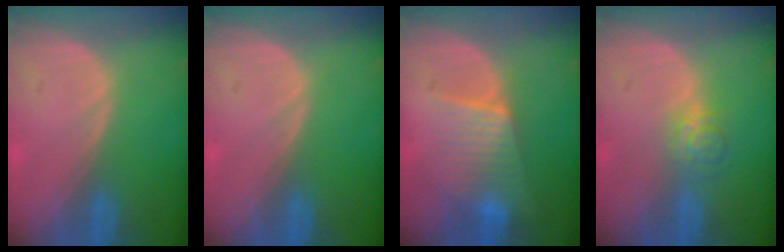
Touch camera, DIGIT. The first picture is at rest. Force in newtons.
{"total": 0.0}
{"total": 6.3, "press": 6.3, "slide": 0.8}
{"total": 3.5, "press": 3.5, "slide": 0.2}